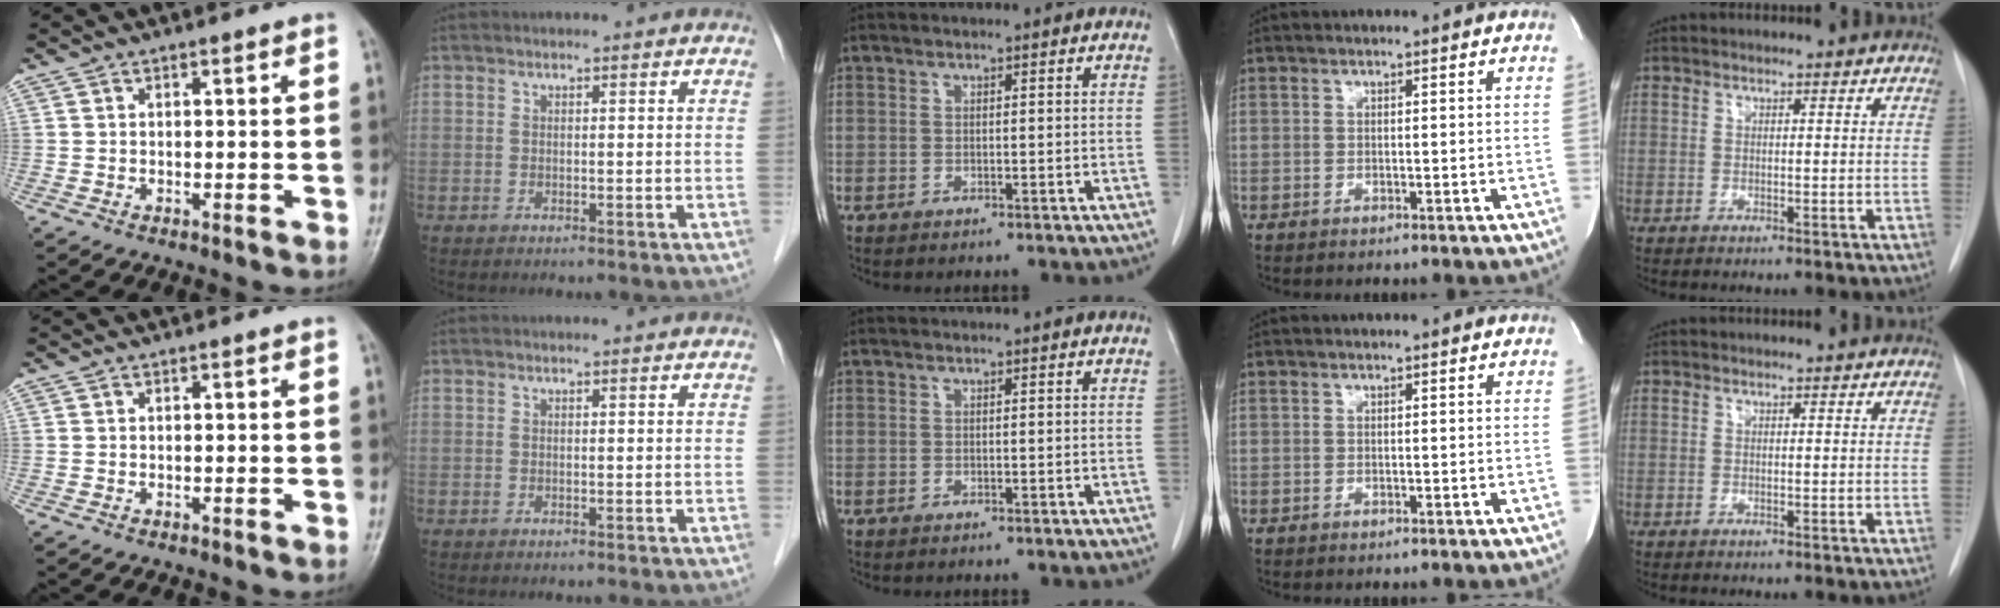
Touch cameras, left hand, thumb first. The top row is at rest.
{}